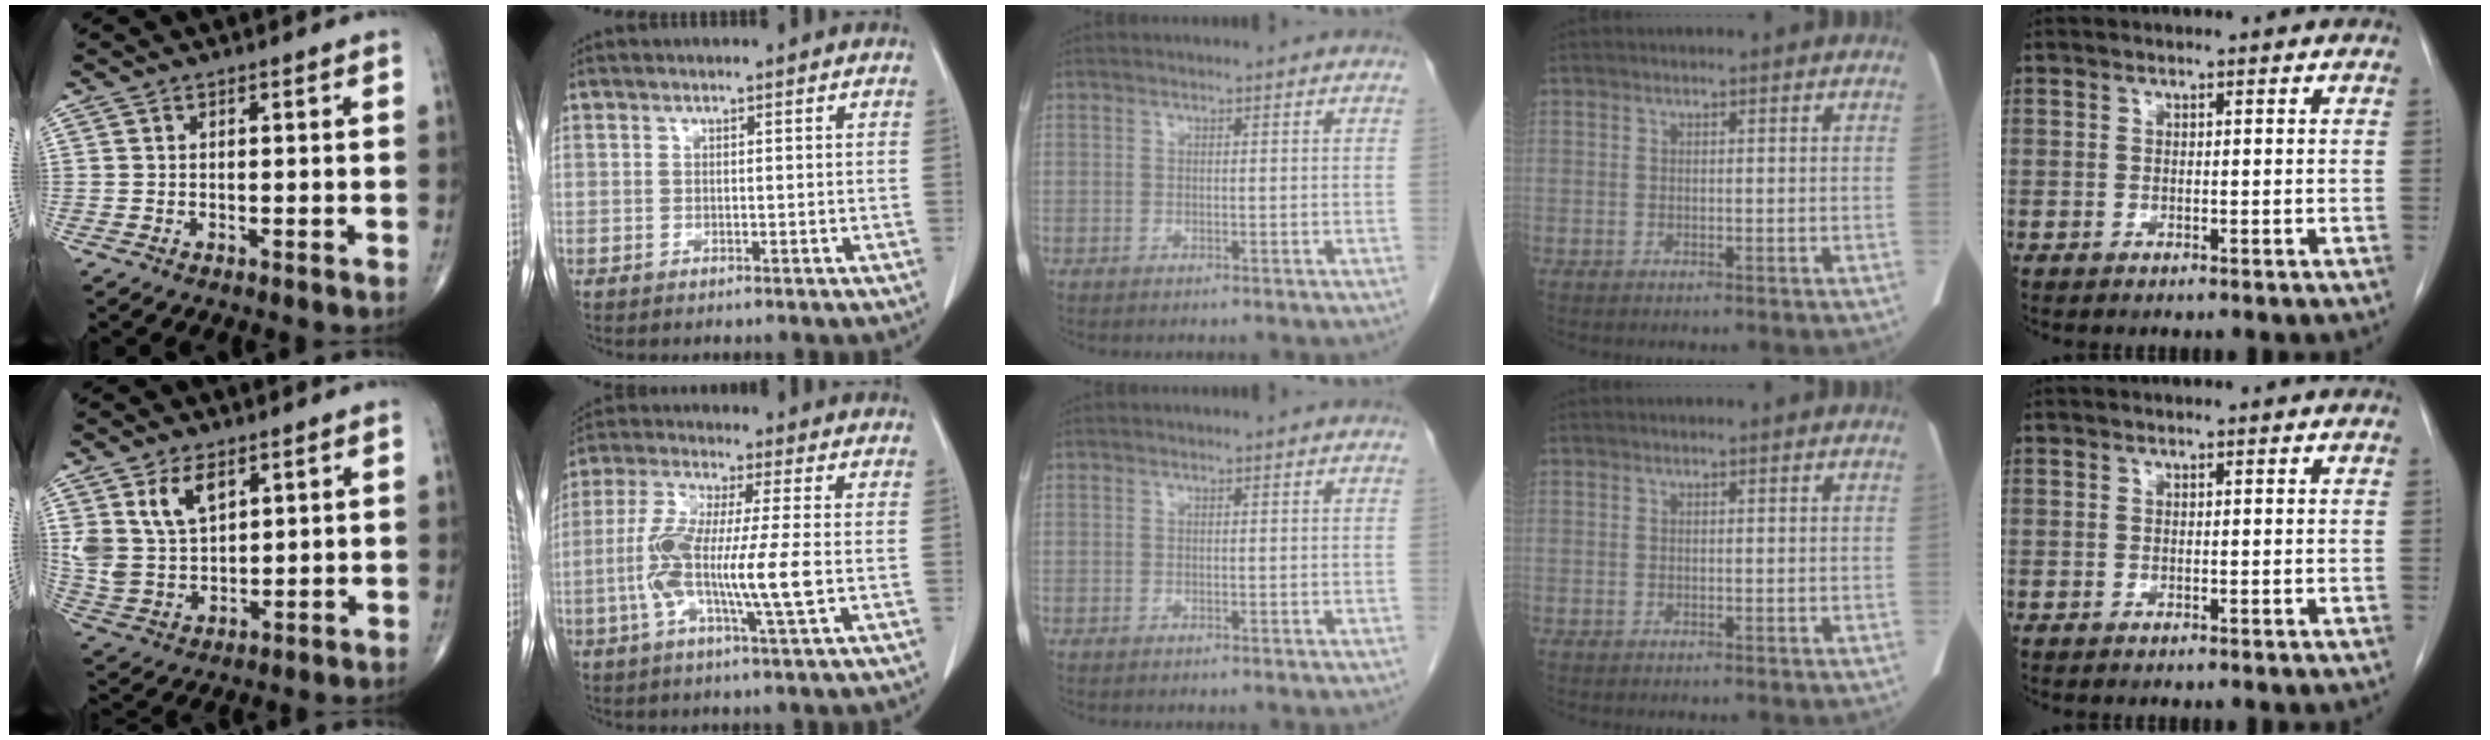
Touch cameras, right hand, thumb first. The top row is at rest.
{"thumb": {"total": 9.6, "force": [4.6, 5.7, 6.2], "torque": [-0.109, -0.019, 0.101]}, "index": {"total": 12.1, "force": [-1.8, 0.3, 11.9], "torque": [-0.233, -0.007, -0.042]}}